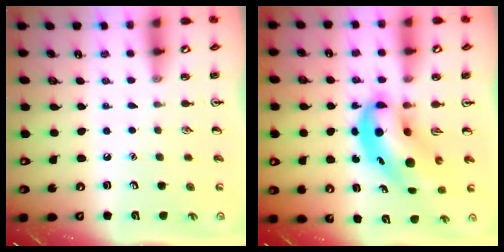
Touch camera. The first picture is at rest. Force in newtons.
{"total": 9.5, "press": 9.1, "slide": 2.7}